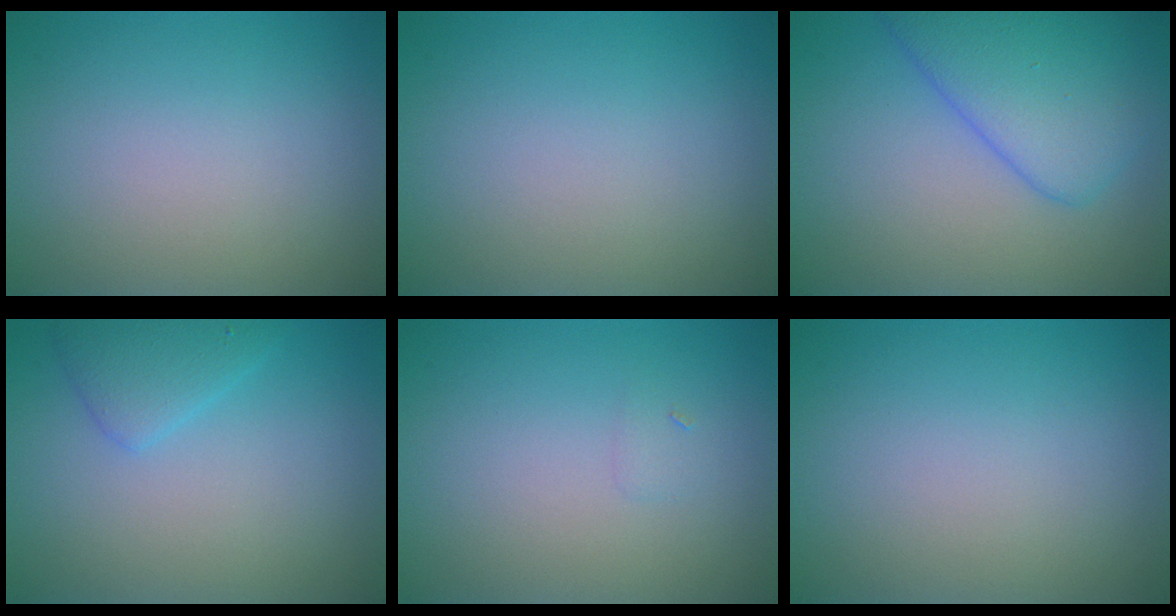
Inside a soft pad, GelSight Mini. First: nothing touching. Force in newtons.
{"total": 0.0}
{"total": 6.1, "press": 6.1, "slide": 0.1}
{"total": 2.4, "press": 2.4, "slide": 0.1}
{"total": 0.5, "press": 0.5, "slide": 0.1}
{"total": 0.0}